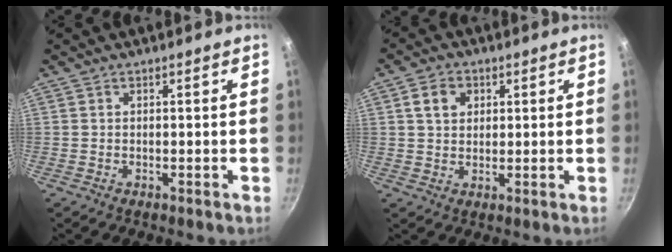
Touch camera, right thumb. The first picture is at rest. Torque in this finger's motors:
{"motor_torque": [0.04, 1.54, 0.44, -0.24, 0.14]}